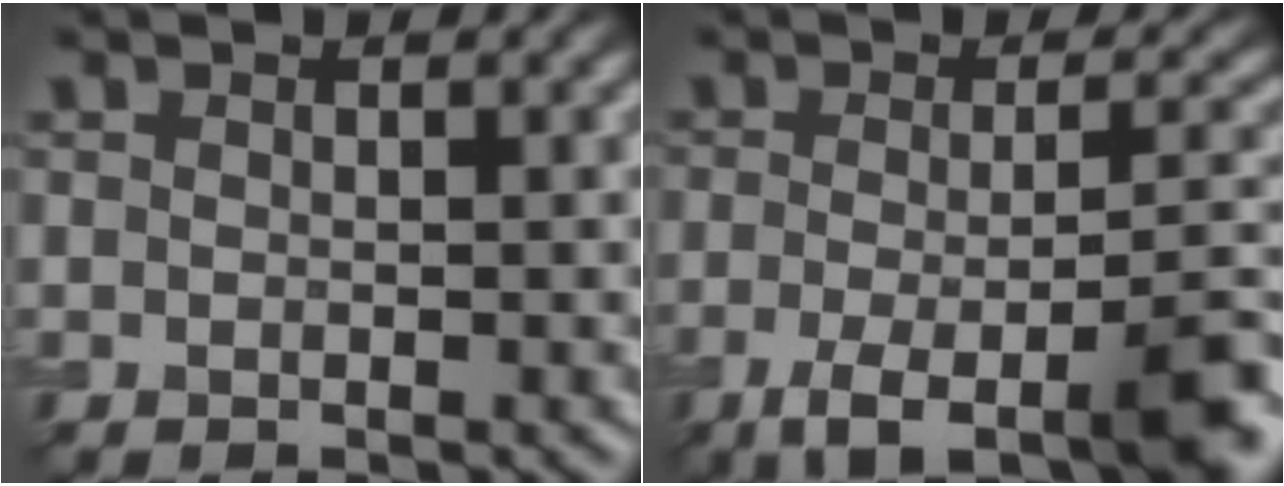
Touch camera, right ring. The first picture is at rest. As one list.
[{"total": 8.4, "force": [-3.8, 2.3, 7.1], "torque": [-0.115, -0.008, -0.066]}]